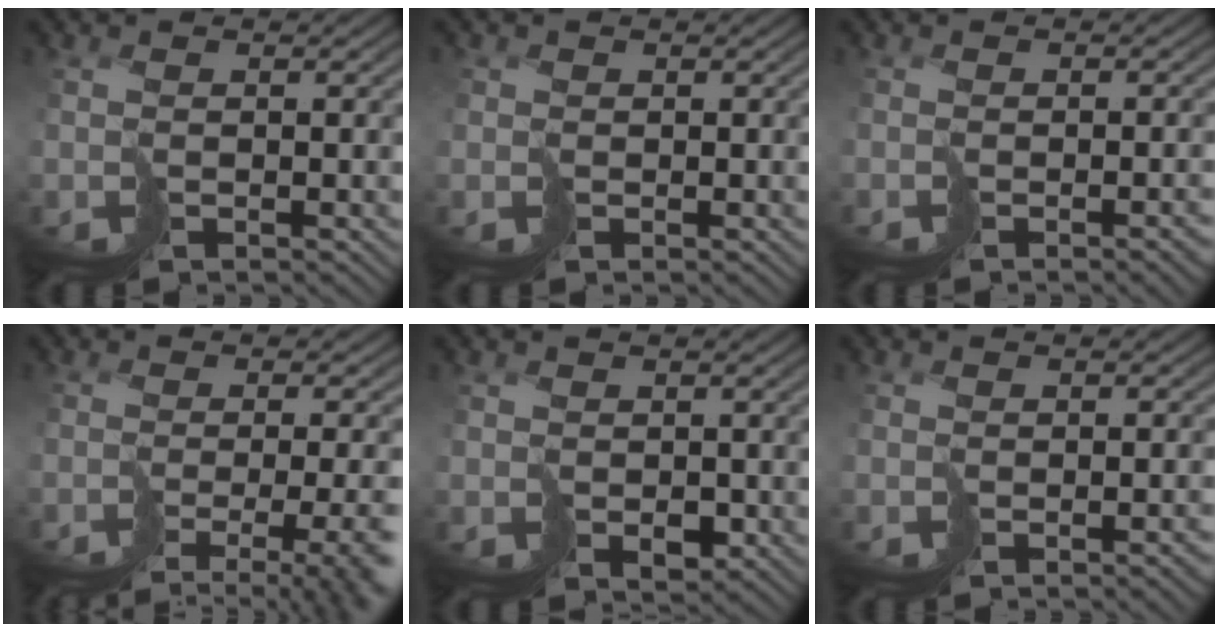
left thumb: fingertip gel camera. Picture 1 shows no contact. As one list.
[{"total": 0.9, "force": [0.4, 0.6, -0.5], "torque": [0.013, 0.001, 0.002]}, {"total": 1.9, "force": [-1.5, 0.4, 1.2], "torque": [-0.006, 0.003, -0.021]}, {"total": 9.2, "force": [-5.4, 3.0, 6.8], "torque": [-0.084, -0.029, -0.031]}, {"total": 1.9, "force": [0.3, 1.5, 1.0], "torque": [-0.014, -0.002, 0.011]}, {"total": 1.6, "force": [-1.3, 0.3, 0.9], "torque": [-0.003, 0.003, -0.020]}]